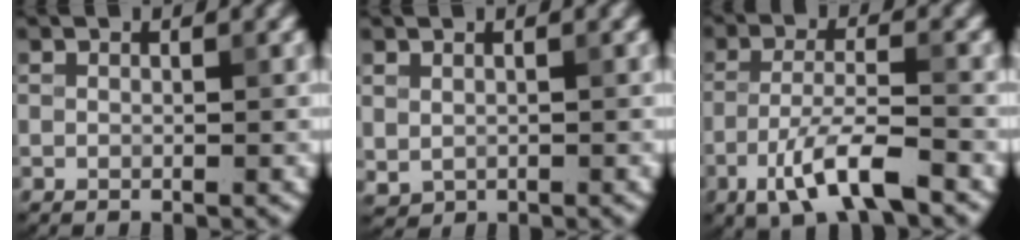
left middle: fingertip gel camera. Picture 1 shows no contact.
{"total": 0.8, "force": [0.3, 0.6, 0.3], "torque": [-0.007, -0.006, 0.012]}
{"total": 6.0, "force": [-3.4, 1.6, 4.7], "torque": [-0.093, -0.001, -0.067]}